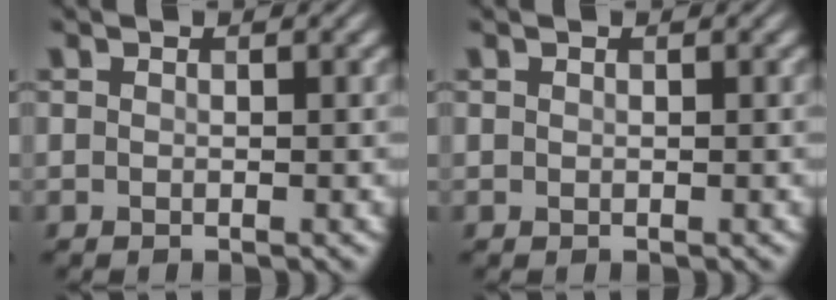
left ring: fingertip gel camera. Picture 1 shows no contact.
{"total": 0.0}